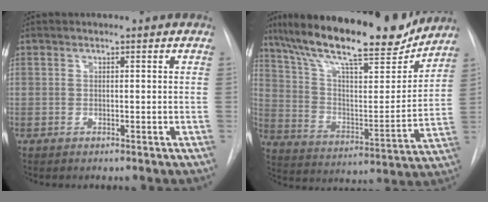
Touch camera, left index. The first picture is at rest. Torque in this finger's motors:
{"motor_torque": [0.17, -0.68, 0.90, 0.21]}